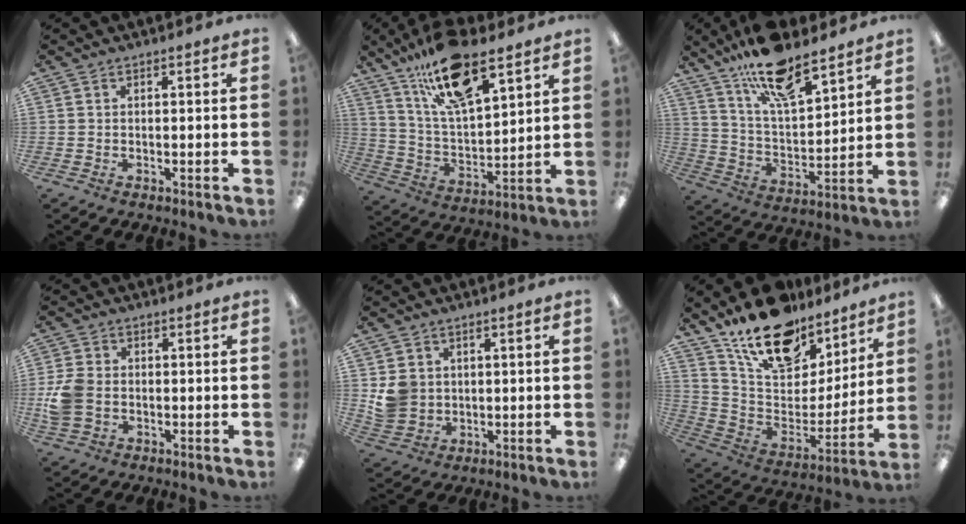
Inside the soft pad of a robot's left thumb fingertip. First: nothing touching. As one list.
[{"total": 18.4, "force": [12.4, 6.7, 11.8], "torque": [-0.205, -0.054, 0.212]}, {"total": 16.4, "force": [12.7, 5.4, 8.8], "torque": [-0.156, -0.072, 0.221]}, {"total": 7.7, "force": [-0.9, 6.0, 4.8], "torque": [-0.099, 0.009, -0.015]}, {"total": 5.6, "force": [1.4, 5.2, 1.5], "torque": [-0.017, 0.004, 0.028]}, {"total": 20.4, "force": [16.0, 9.7, 8.0], "torque": [-0.145, -0.109, 0.286]}]